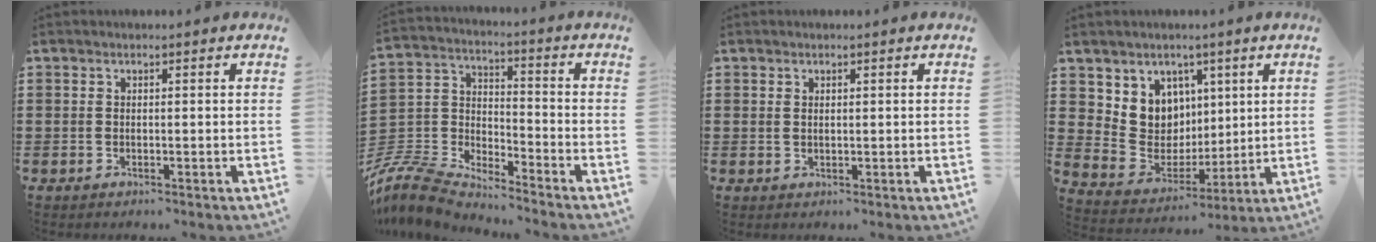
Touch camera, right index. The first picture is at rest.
{"total": 7.8, "force": [-7.6, 1.2, 1.6], "torque": [-0.072, -0.011, -0.163]}
{"total": 0.7, "force": [0.3, 0.4, 0.4], "torque": [-0.009, 0.003, 0.006]}
{"total": 8.0, "force": [3.6, 7.2, 0.7], "torque": [-0.056, -0.033, 0.074]}